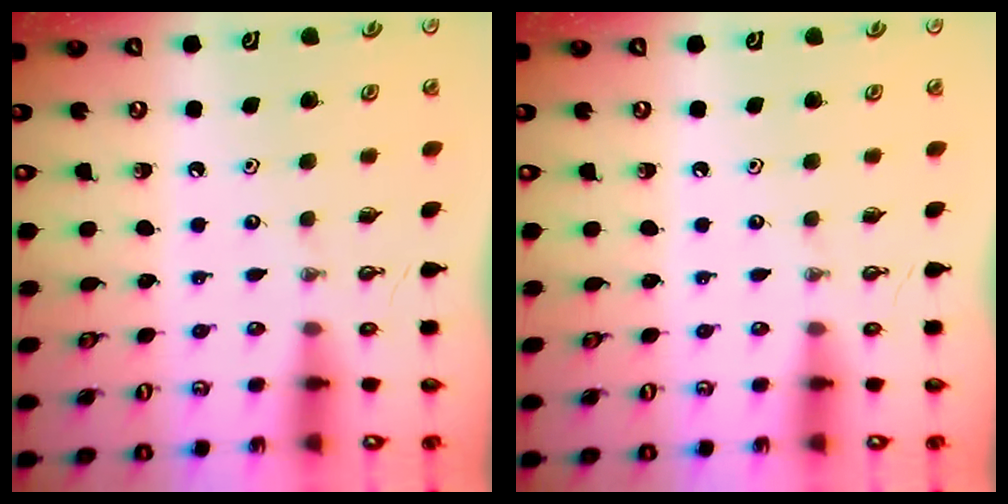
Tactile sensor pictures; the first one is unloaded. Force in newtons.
{"total": 0.0}